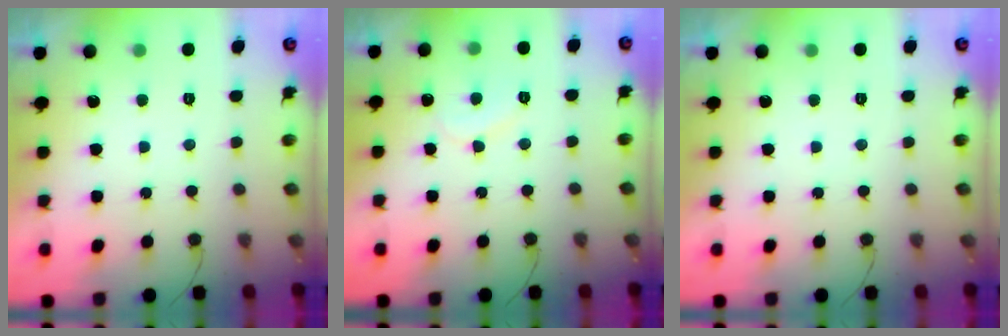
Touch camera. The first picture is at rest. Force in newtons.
{"total": 6.8, "press": 6.8, "slide": 0.5}
{"total": 0.0}